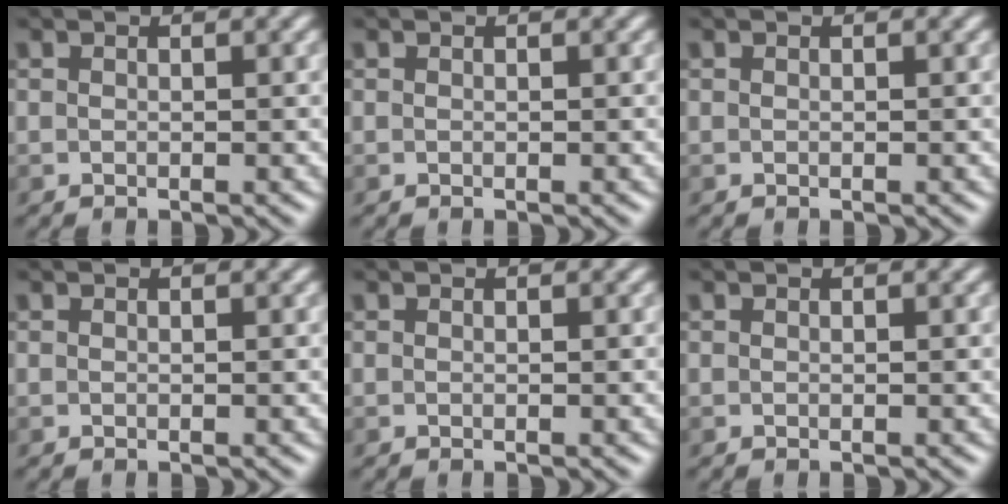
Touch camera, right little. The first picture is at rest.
{"total": 0.0}
{"total": 0.0}
{"total": 0.0}
{"total": 0.0}
{"total": 0.0}